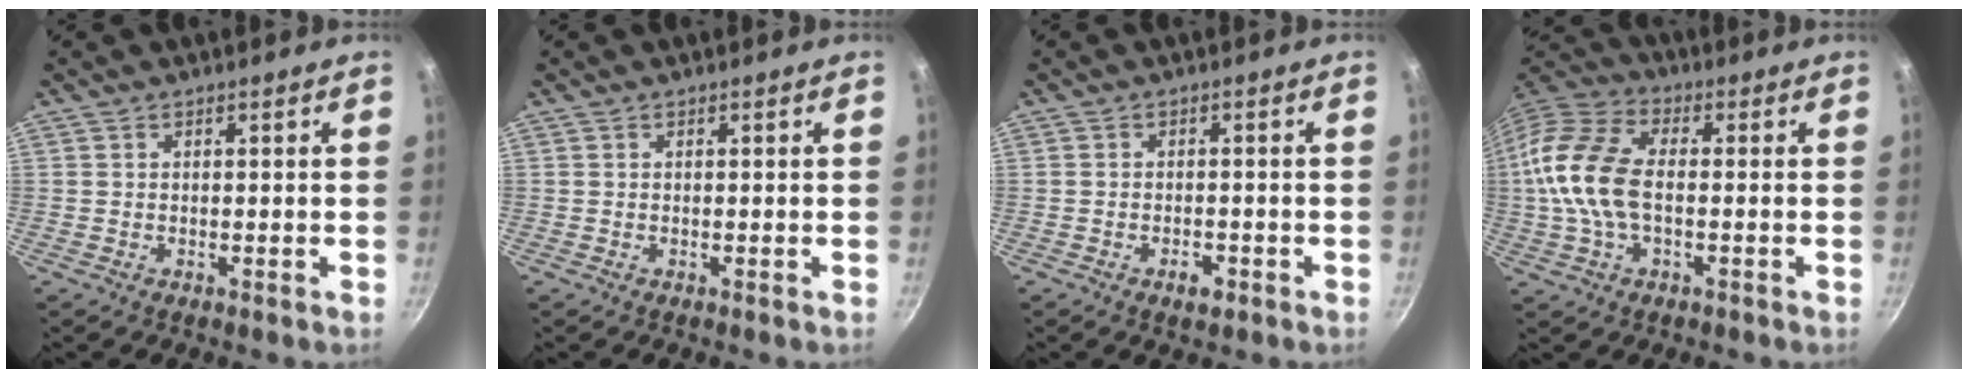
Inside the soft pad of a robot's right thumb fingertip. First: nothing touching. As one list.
[{"total": 0.0}, {"total": 2.6, "force": [-1.4, 1.3, 1.8], "torque": [-0.022, 0.012, -0.022]}, {"total": 14.7, "force": [-0.6, 8.4, 12.0], "torque": [-0.235, 0.031, -0.029]}]